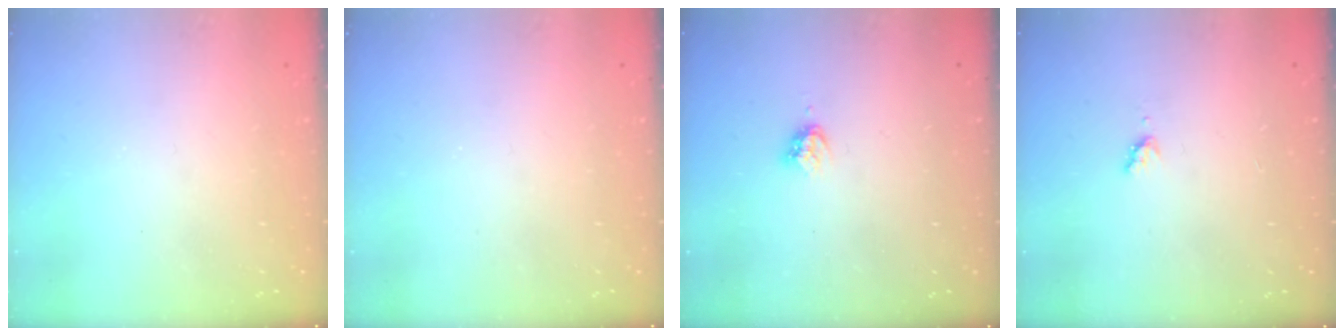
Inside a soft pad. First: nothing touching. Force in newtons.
{"total": 0.0}
{"total": 3.3, "press": 3.3, "slide": 0.4}
{"total": 4.4, "press": 4.4, "slide": 0.3}